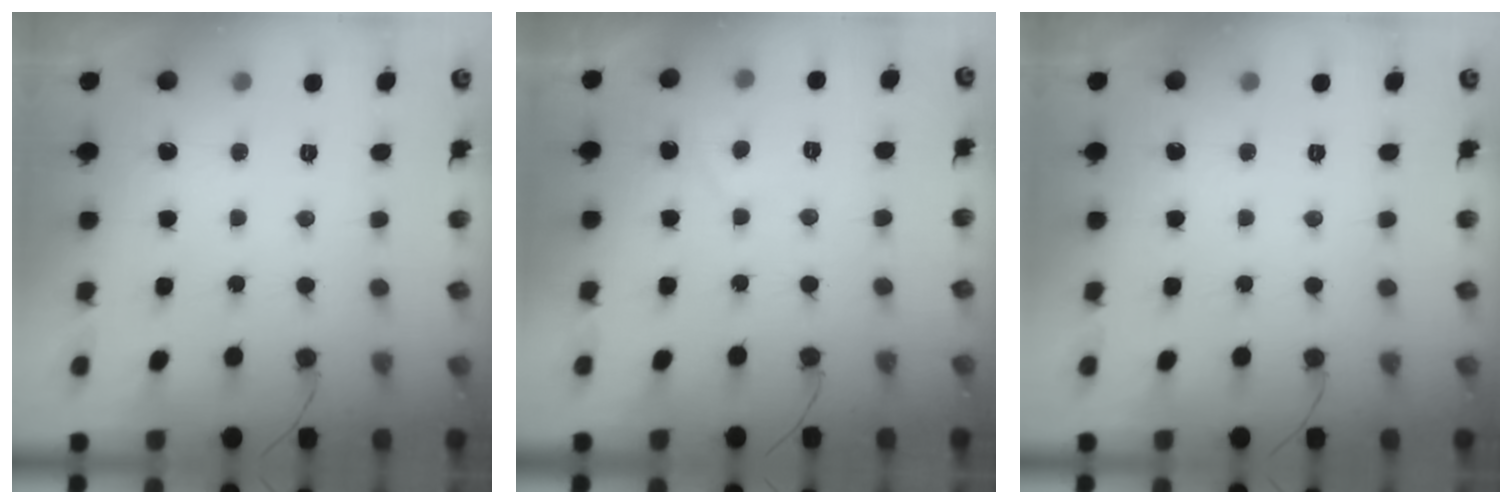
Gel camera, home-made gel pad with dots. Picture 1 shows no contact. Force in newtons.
{"total": 1.5, "press": 1.4, "slide": 0.5}
{"total": 0.0}